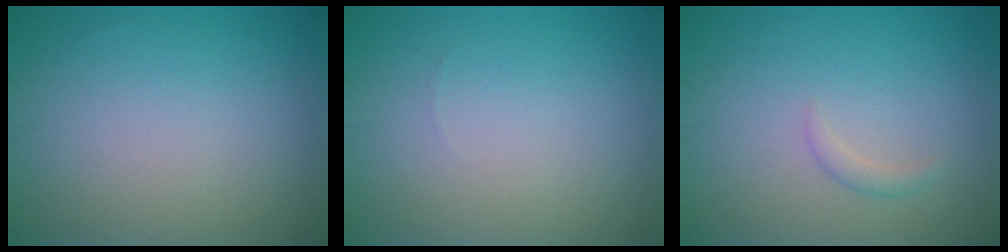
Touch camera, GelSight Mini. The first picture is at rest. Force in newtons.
{"total": 0.0}
{"total": 1.0, "press": 1.0, "slide": 0.1}